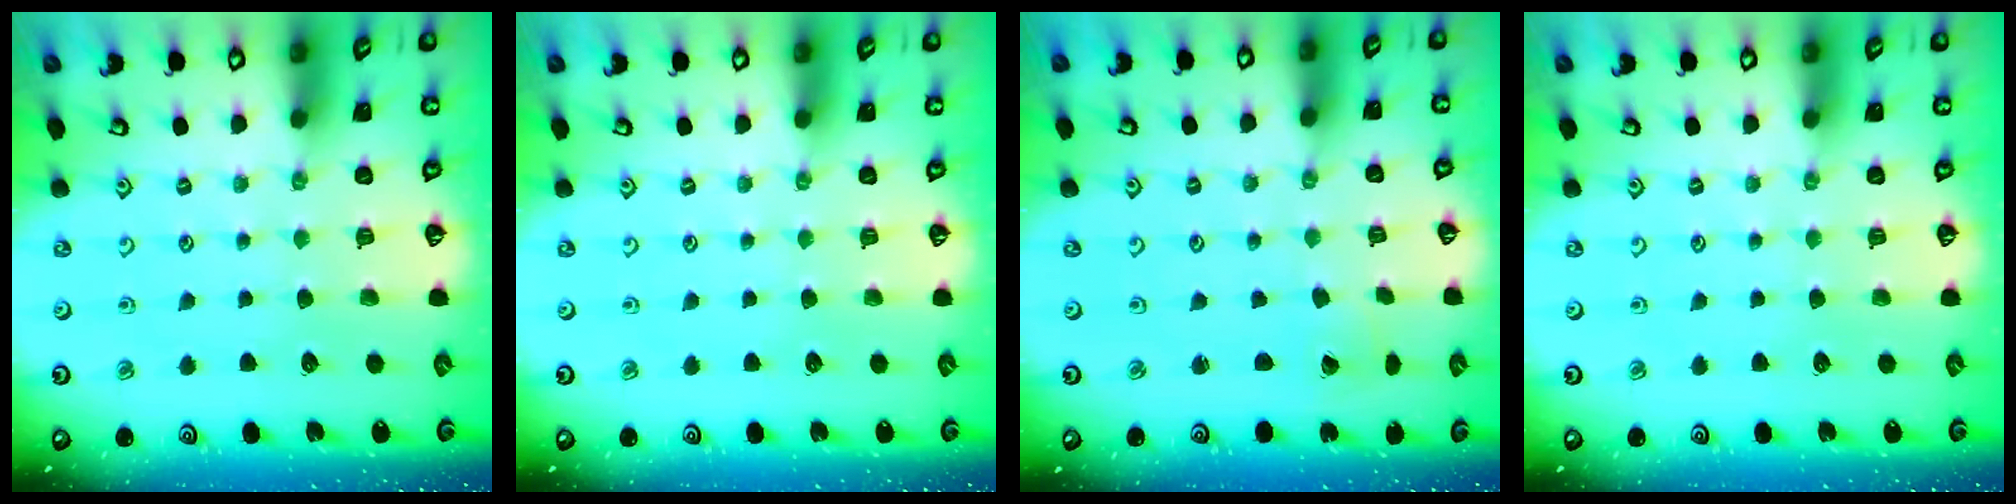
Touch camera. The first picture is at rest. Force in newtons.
{"total": 0.0}
{"total": 1.0, "press": 1.0, "slide": 0.1}
{"total": 0.0}